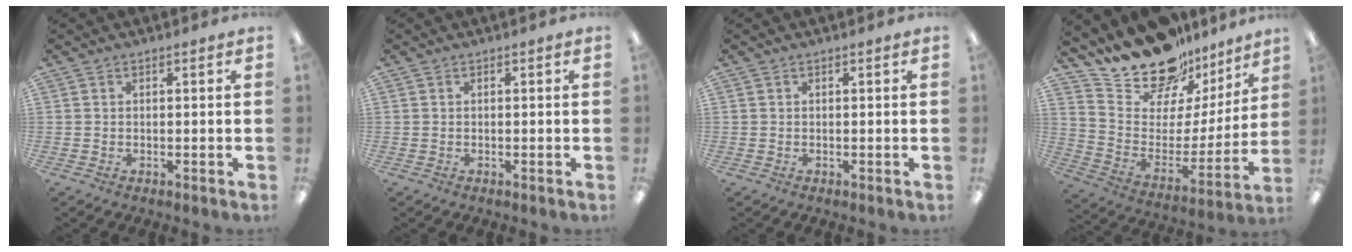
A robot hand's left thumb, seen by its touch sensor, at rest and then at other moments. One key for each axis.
{"total": 0.0}
{"total": 0.0}
{"total": 19.4, "fx": 17.5, "fy": 7.1, "fz": 4.5, "tx": -0.090, "ty": -0.144, "tz": 0.310}